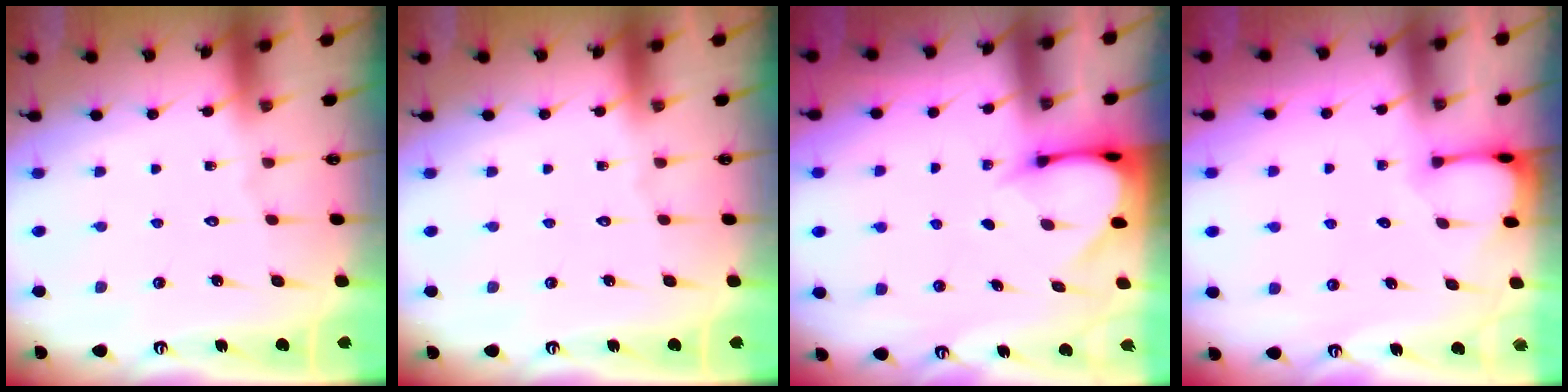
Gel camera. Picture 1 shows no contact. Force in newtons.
{"total": 0.0}
{"total": 3.4, "press": 3.4, "slide": 0.2}
{"total": 2.3, "press": 2.3, "slide": 0.4}